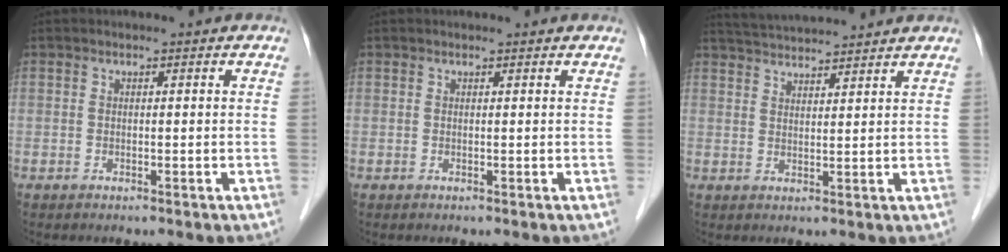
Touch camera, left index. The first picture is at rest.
{"total": 1.1, "force": [1.1, 0.0, 0.2], "torque": [-0.012, 0.005, 0.012]}
{"total": 8.5, "force": [8.2, -0.3, 2.3], "torque": [-0.049, 0.031, 0.128]}